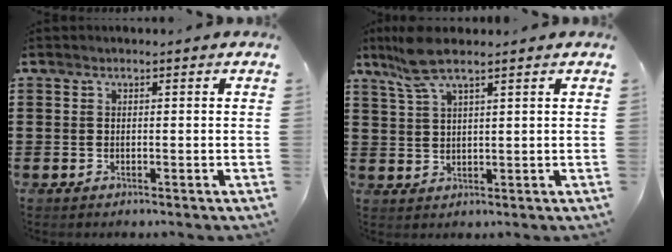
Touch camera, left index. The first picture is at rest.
{"total": 5.7, "force": [3.9, 0.9, 4.0], "torque": [-0.087, 0.003, 0.073]}